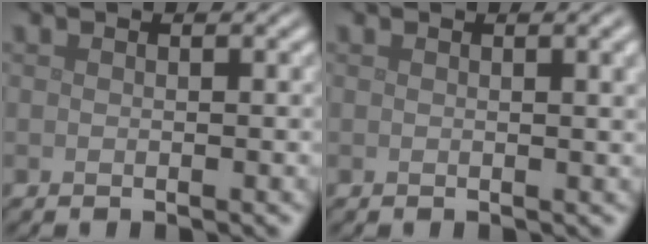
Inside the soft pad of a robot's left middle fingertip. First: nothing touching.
{"total": 2.6, "force": [0.8, 0.9, 2.3], "torque": [-0.019, 0.004, 0.011]}